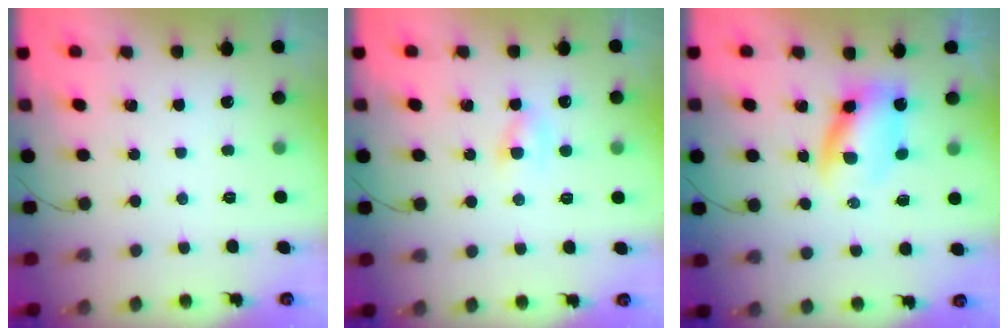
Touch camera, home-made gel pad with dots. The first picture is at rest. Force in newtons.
{"total": 2.4, "press": 2.1, "slide": 1.2}
{"total": 4.7, "press": 4.6, "slide": 0.9}